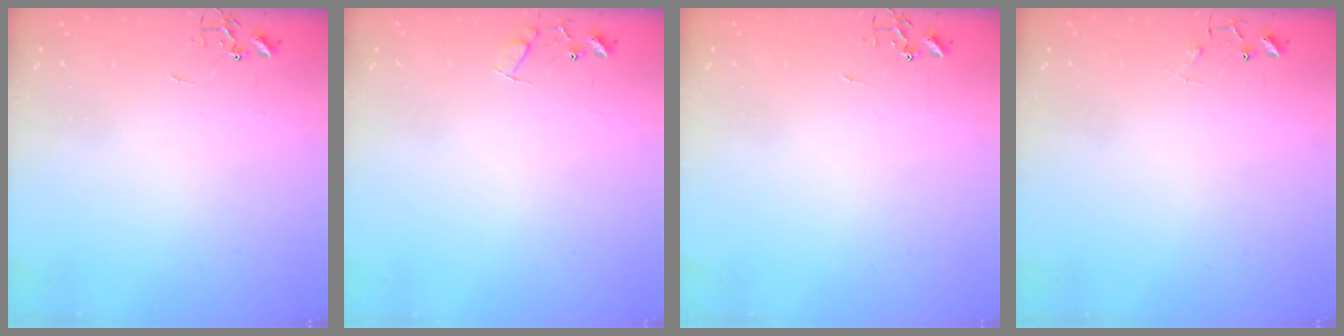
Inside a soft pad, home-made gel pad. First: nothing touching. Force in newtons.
{"total": 8.1, "press": 8.1, "slide": 0.5}
{"total": 0.0}
{"total": 5.7, "press": 5.7, "slide": 0.2}